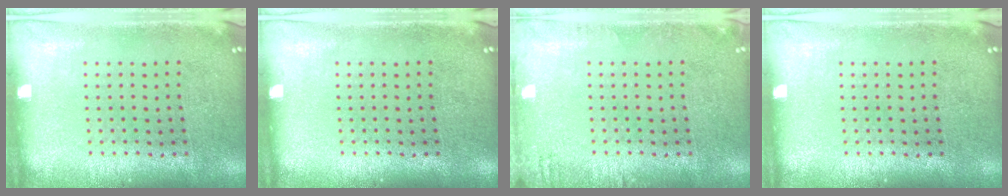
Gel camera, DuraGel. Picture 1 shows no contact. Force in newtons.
{"total": 0.0}
{"total": 1.1, "press": 1.1, "slide": 0.2}
{"total": 0.0}